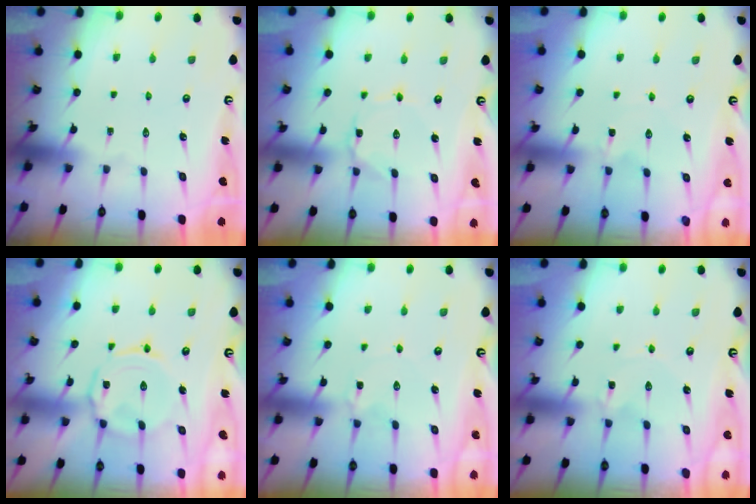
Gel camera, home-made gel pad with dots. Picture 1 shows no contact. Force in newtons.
{"total": 1.8, "press": 1.7, "slide": 0.2}
{"total": 0.0}
{"total": 7.3, "press": 7.2, "slide": 0.7}
{"total": 2.5, "press": 2.5, "slide": 0.3}
{"total": 0.0}